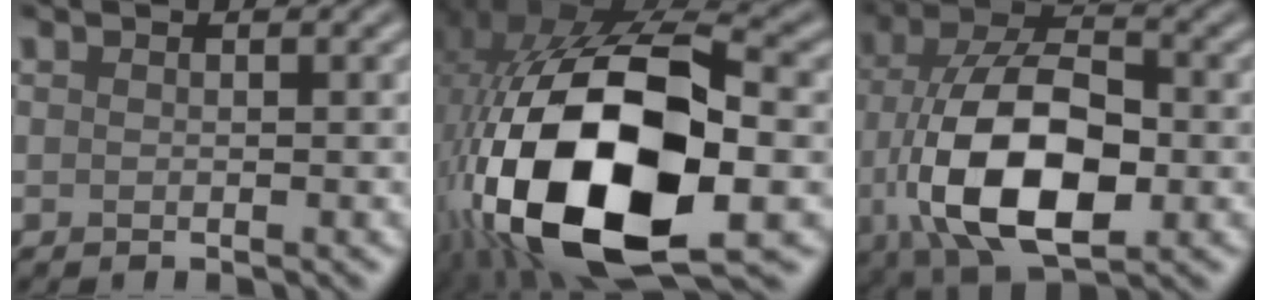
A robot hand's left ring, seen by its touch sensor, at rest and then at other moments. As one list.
[{"total": 19.5, "force": [-4.4, 10.3, 16.0], "torque": [-0.334, -0.039, -0.056]}, {"total": 12.3, "force": [-3.1, 6.4, 10.0], "torque": [-0.188, -0.007, -0.064]}]